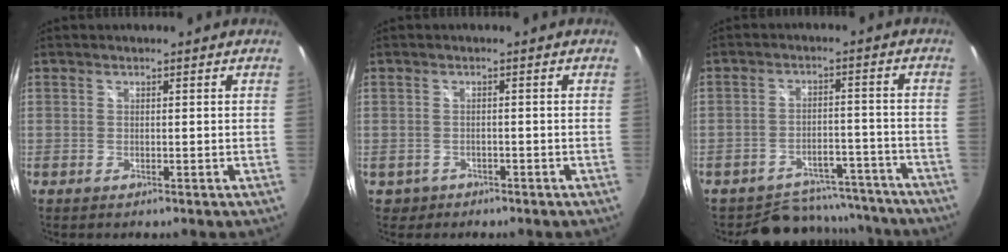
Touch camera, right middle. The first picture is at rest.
{"total": 2.6, "force": [-1.3, 2.2, 0.5], "torque": [-0.022, -0.001, -0.016]}
{"total": 14.0, "force": [-12.3, 6.2, 2.6], "torque": [-0.064, 0.030, -0.149]}